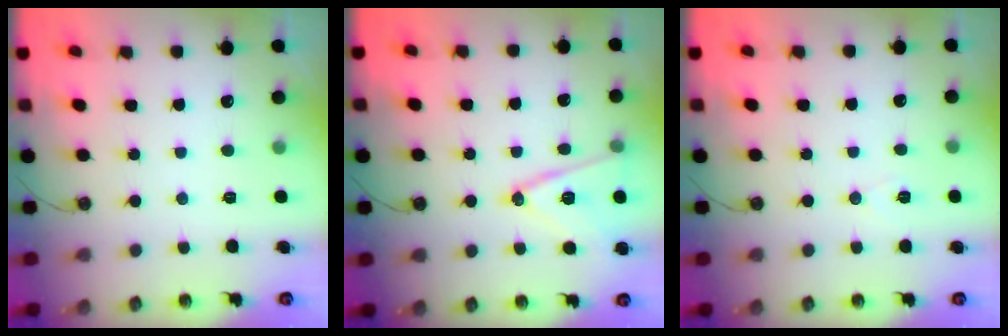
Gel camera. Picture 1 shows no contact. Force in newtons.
{"total": 14.1, "press": 13.7, "slide": 3.3}
{"total": 5.5, "press": 3.2, "slide": 4.4}